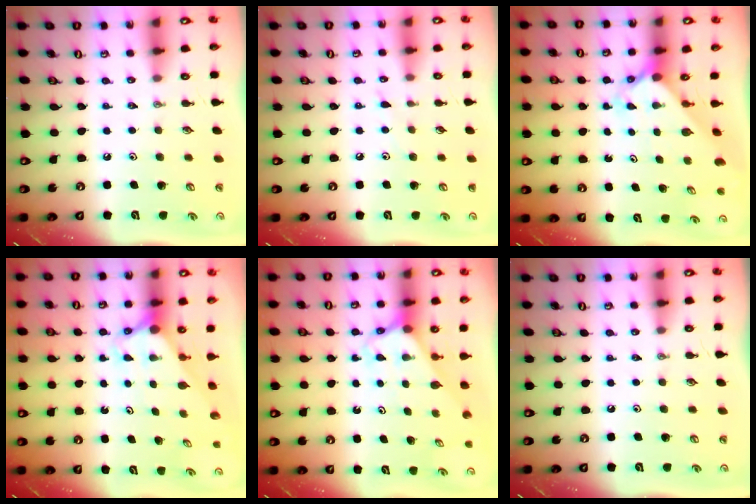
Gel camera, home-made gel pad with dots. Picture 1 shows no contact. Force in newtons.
{"total": 3.0, "press": 3.0, "slide": 0.4}
{"total": 2.5, "press": 2.5, "slide": 0.3}
{"total": 2.9, "press": 2.9, "slide": 0.0}
{"total": 2.7, "press": 2.7, "slide": 0.1}
{"total": 0.0}